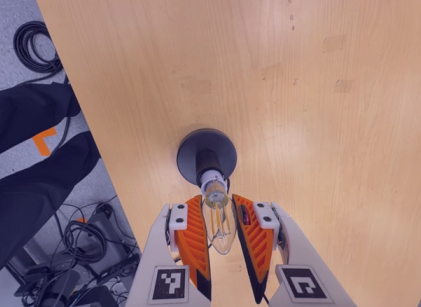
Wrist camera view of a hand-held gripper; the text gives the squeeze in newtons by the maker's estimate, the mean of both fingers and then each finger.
{"total": 11.9, "left": 11.3, "right": 12.4}